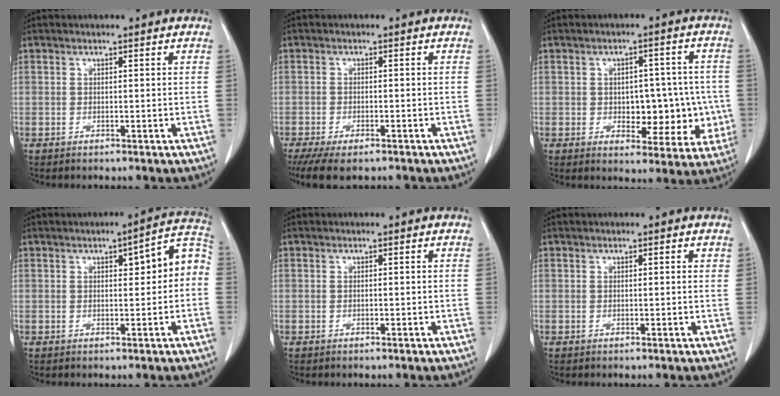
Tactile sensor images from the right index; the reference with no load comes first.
{"total": 8.6, "force": [-6.4, 2.9, 4.8], "torque": [-0.081, -0.012, -0.100]}
{"total": 11.3, "force": [-1.4, 6.6, 9.1], "torque": [-0.110, 0.027, 0.001]}
{"total": 7.9, "force": [0.8, 2.5, 7.5], "torque": [-0.096, 0.036, 0.010]}
{"total": 0.0}
{"total": 1.2, "force": [0.5, 0.5, 1.0], "torque": [-0.019, 0.005, 0.006]}